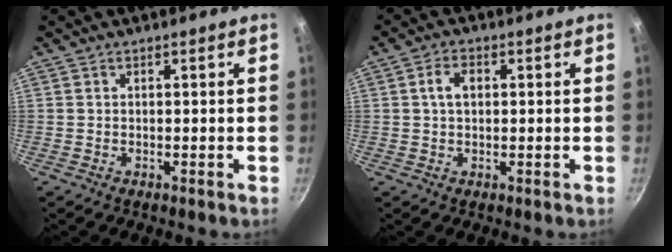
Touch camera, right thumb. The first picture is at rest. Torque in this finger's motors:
{"motor_torque": [0.30, 1.65, 0.74, -0.02, 0.25]}